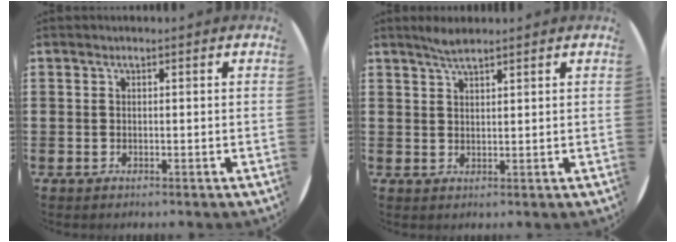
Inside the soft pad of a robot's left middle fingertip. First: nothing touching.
{"total": 2.5, "force": [2.2, 0.3, 1.1], "torque": [-0.024, 0.003, 0.039]}